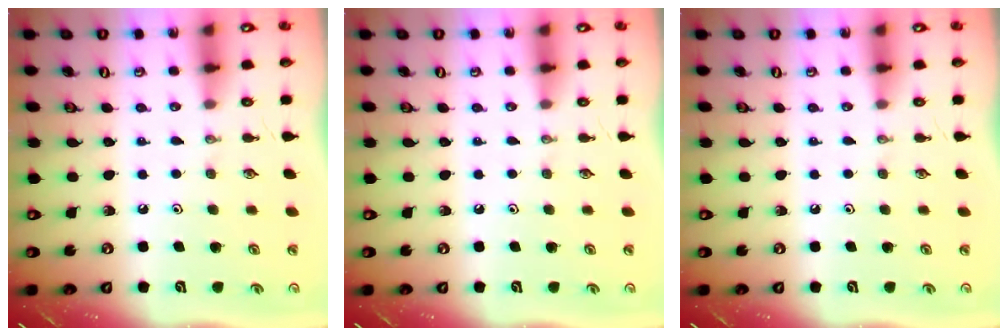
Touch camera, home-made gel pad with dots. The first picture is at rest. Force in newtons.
{"total": 0.0}
{"total": 0.0}